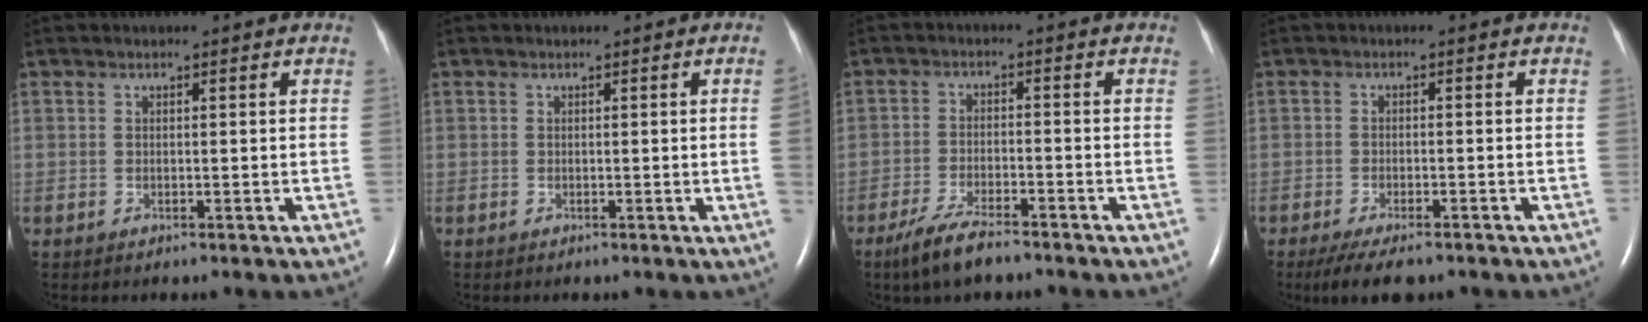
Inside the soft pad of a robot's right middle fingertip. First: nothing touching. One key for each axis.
{"total": 1.8, "fx": -0.1, "fy": -0.8, "fz": 1.6, "tx": -0.019, "ty": -0.002, "tz": 0.000}
{"total": 6.0, "fx": -4.6, "fy": 1.0, "fz": 3.7, "tx": -0.088, "ty": -0.014, "tz": -0.084}
{"total": 6.3, "fx": -4.7, "fy": 1.8, "fz": 3.7, "tx": -0.061, "ty": -0.012, "tz": -0.076}